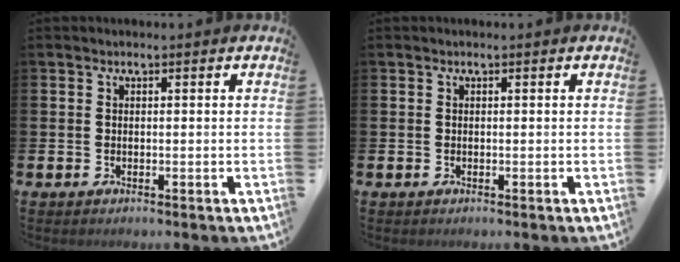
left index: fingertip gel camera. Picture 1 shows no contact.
{"total": 0.0}